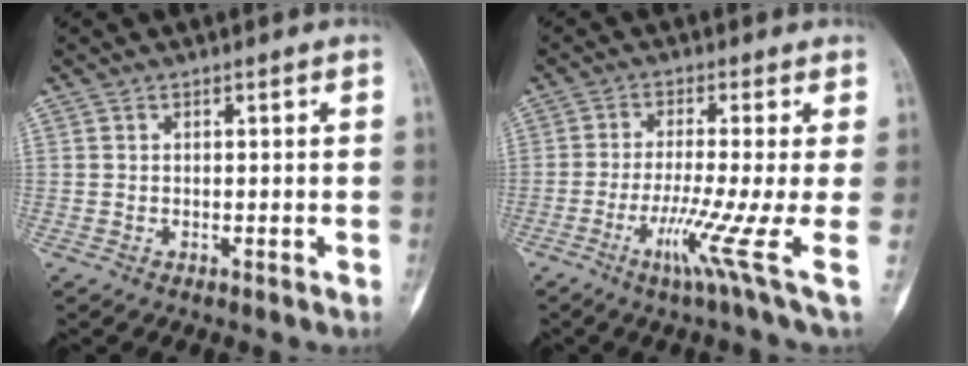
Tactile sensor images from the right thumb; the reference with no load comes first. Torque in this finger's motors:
{"motor_torque": [0.40, 0.01, 0.46, -0.01, 0.22]}